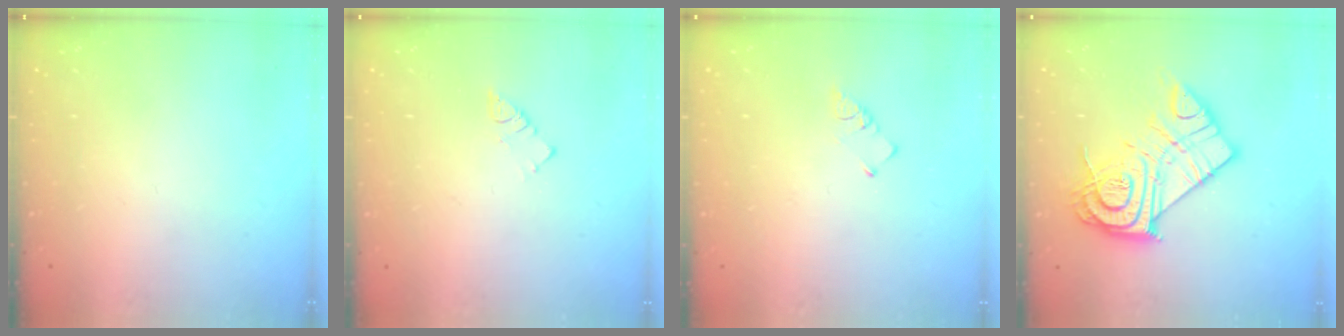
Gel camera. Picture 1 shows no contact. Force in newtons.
{"total": 2.9, "press": 2.9, "slide": 0.2}
{"total": 1.5, "press": 1.5, "slide": 0.3}
{"total": 19.5, "press": 19.4, "slide": 1.8}